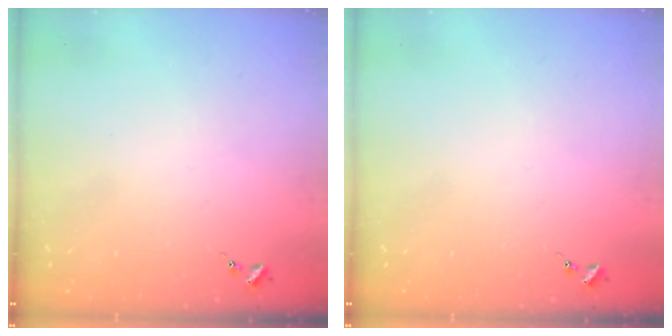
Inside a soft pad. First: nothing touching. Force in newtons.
{"total": 0.0}